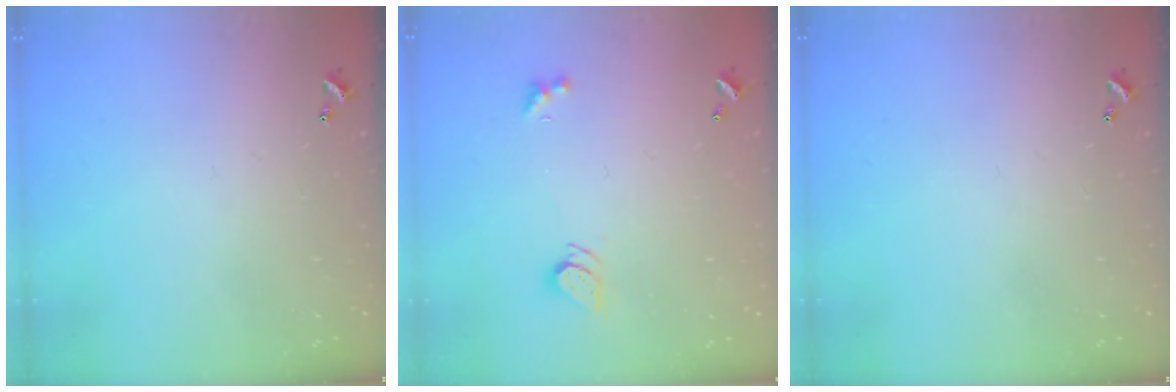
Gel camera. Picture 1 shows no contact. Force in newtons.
{"total": 2.2, "press": 2.2, "slide": 0.3}
{"total": 0.0}